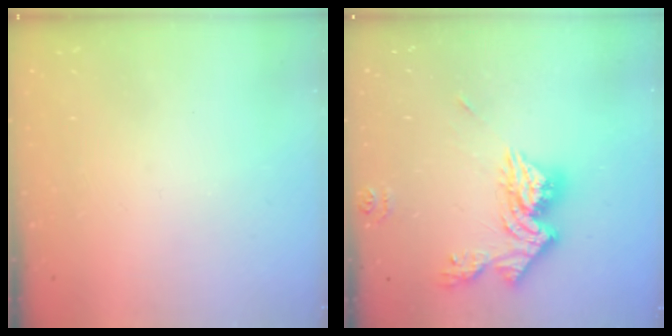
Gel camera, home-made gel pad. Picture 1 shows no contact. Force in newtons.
{"total": 14.4, "press": 14.4, "slide": 1.5}